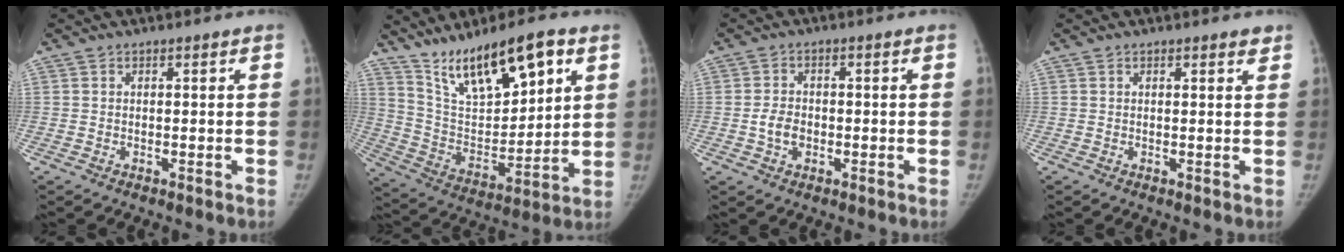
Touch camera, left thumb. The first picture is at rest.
{"total": 18.2, "force": [11.0, 6.5, 12.9], "torque": [-0.184, -0.047, 0.209]}
{"total": 3.9, "force": [-0.8, 2.9, 2.5], "torque": [-0.041, 0.008, -0.015]}
{"total": 1.3, "force": [1.0, 0.2, 0.8], "torque": [-0.007, -0.006, 0.013]}